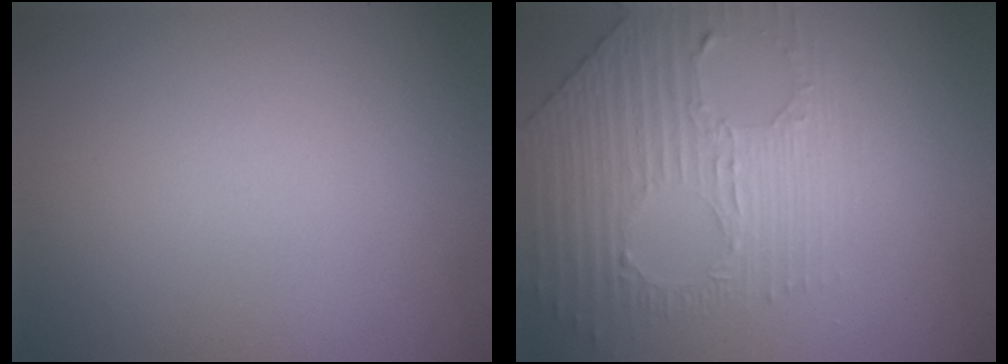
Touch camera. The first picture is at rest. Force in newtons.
{"total": 4.1, "press": 3.3, "slide": 2.5}